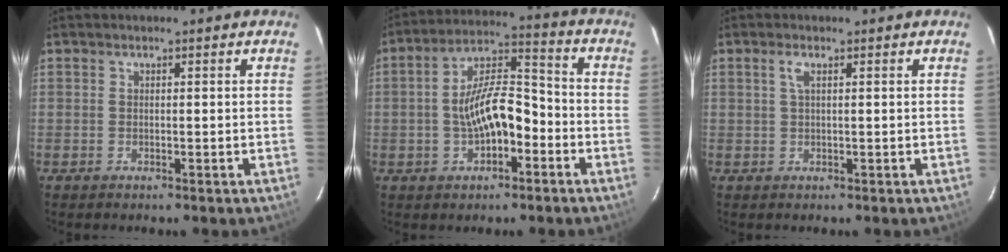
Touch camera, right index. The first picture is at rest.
{"total": 11.2, "force": [-3.4, 5.2, 9.3], "torque": [-0.176, 0.024, -0.051]}
{"total": 1.5, "force": [0.6, 0.2, 1.4], "torque": [-0.030, 0.003, 0.010]}